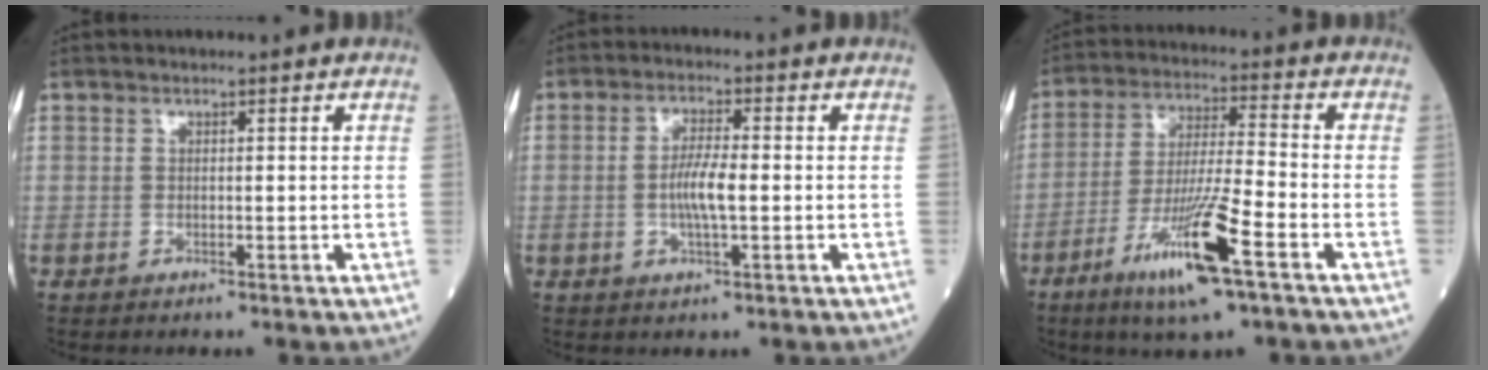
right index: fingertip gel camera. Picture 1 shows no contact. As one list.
[{"total": 5.0, "force": [-0.6, 0.8, 4.9], "torque": [-0.101, 0.000, -0.012]}, {"total": 12.9, "force": [-6.5, 0.3, 11.1], "torque": [-0.215, -0.023, -0.119]}]